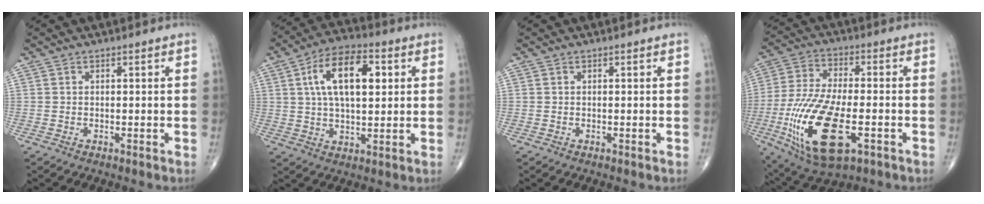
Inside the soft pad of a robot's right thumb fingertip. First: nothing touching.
{"total": 14.4, "force": [3.8, 7.0, 11.9], "torque": [-0.193, 0.007, 0.063]}
{"total": 0.0}
{"total": 20.7, "force": [-6.2, 8.8, 17.7], "torque": [-0.373, 0.001, -0.098]}